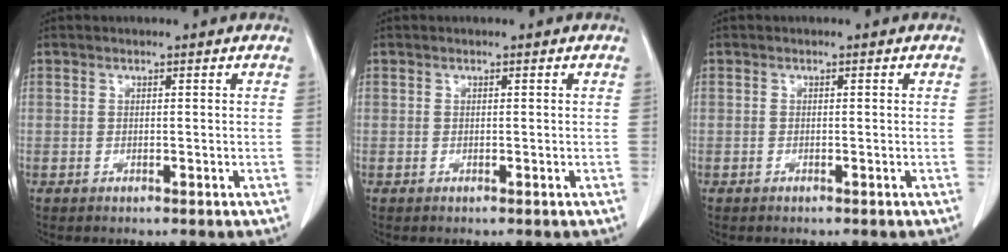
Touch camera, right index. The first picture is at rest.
{"total": 0.0}
{"total": 0.0}